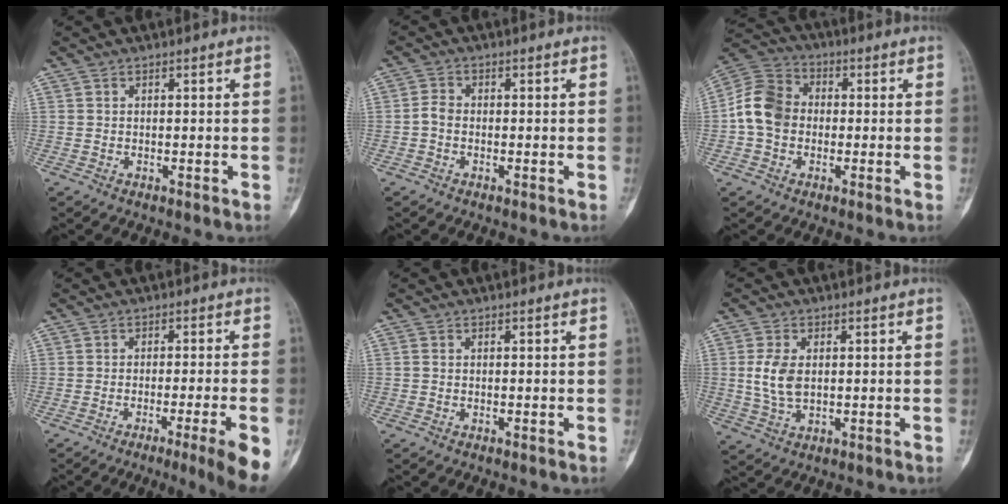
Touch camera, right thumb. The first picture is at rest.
{"total": 2.2, "force": [-0.6, 1.6, 1.4], "torque": [-0.026, 0.007, -0.018]}
{"total": 9.6, "force": [-0.9, 7.8, 5.6], "torque": [-0.095, 0.030, -0.034]}
{"total": 8.7, "force": [-4.7, -0.6, 7.3], "torque": [-0.103, 0.000, -0.069]}
{"total": 0.5, "force": [-0.2, 0.3, 0.3], "torque": [-0.006, 0.001, -0.009]}
{"total": 6.1, "force": [0.3, 3.6, 4.9], "torque": [-0.103, 0.000, 0.009]}